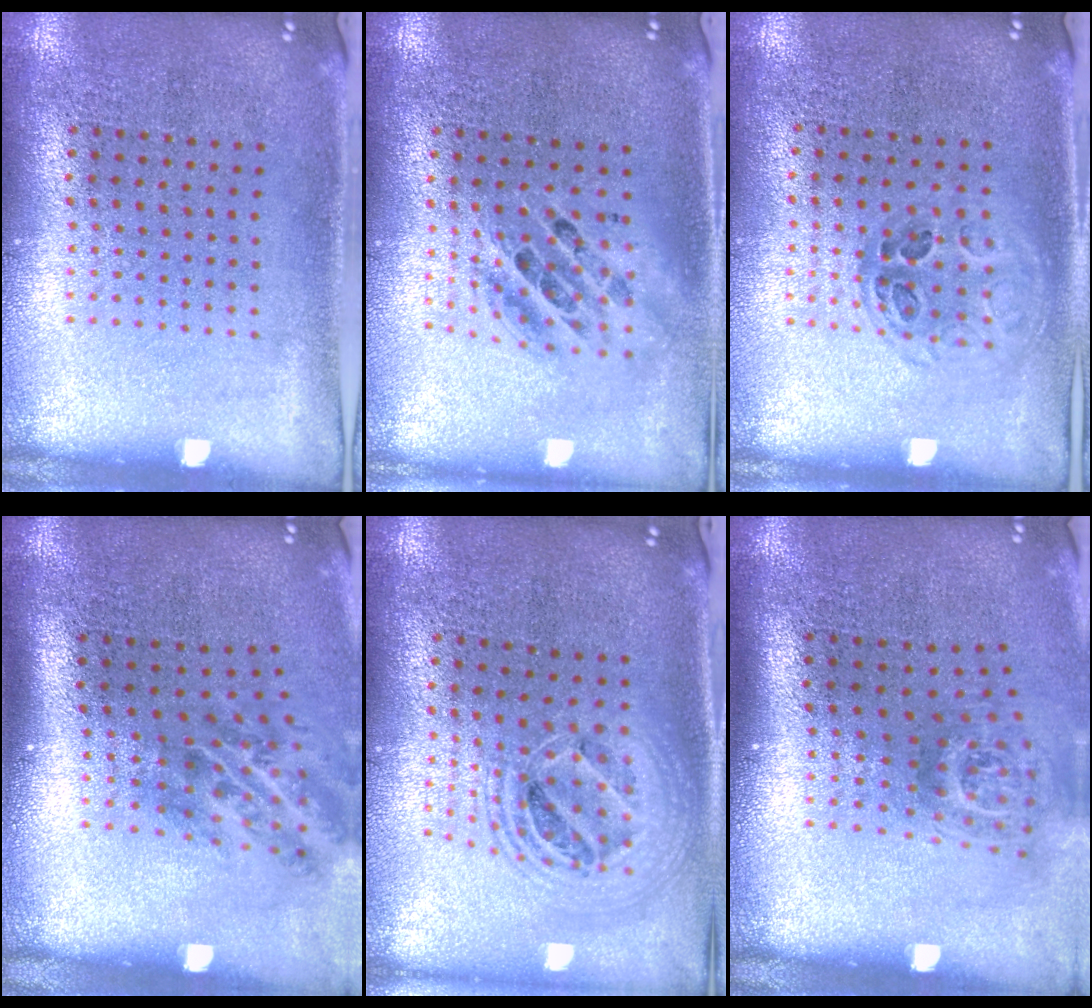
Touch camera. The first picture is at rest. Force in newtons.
{"total": 1.7, "press": 1.4, "slide": 1.0}
{"total": 0.9, "press": 0.9, "slide": 0.2}
{"total": 2.1, "press": 1.3, "slide": 1.7}
{"total": 2.1, "press": 1.6, "slide": 1.4}
{"total": 1.9, "press": 1.2, "slide": 1.4}